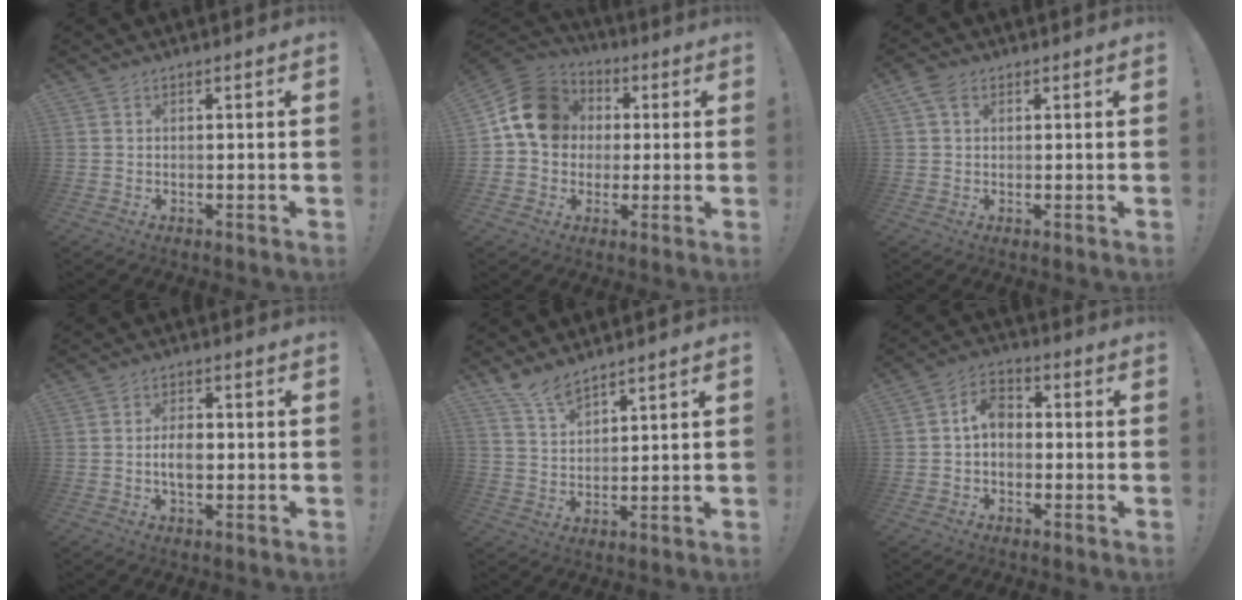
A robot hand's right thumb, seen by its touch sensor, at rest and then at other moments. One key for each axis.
{"total": 15.3, "fx": 2.8, "fy": 13.0, "fz": 7.7, "tx": -0.109, "ty": 0.008, "tz": 0.061}
{"total": 3.7, "fx": 1.5, "fy": 2.5, "fz": 2.3, "tx": -0.042, "ty": 0.001, "tz": 0.029}
{"total": 4.7, "fx": -0.8, "fy": 2.5, "fz": 3.9, "tx": -0.054, "ty": -0.001, "tz": -0.021}
{"total": 6.3, "fx": 5.6, "fy": 1.5, "fz": 2.6, "tx": -0.051, "ty": -0.037, "tz": 0.103}
{"total": 7.0, "fx": -0.2, "fy": 5.1, "fz": 4.8, "tx": -0.074, "ty": 0.015, "tz": -0.001}